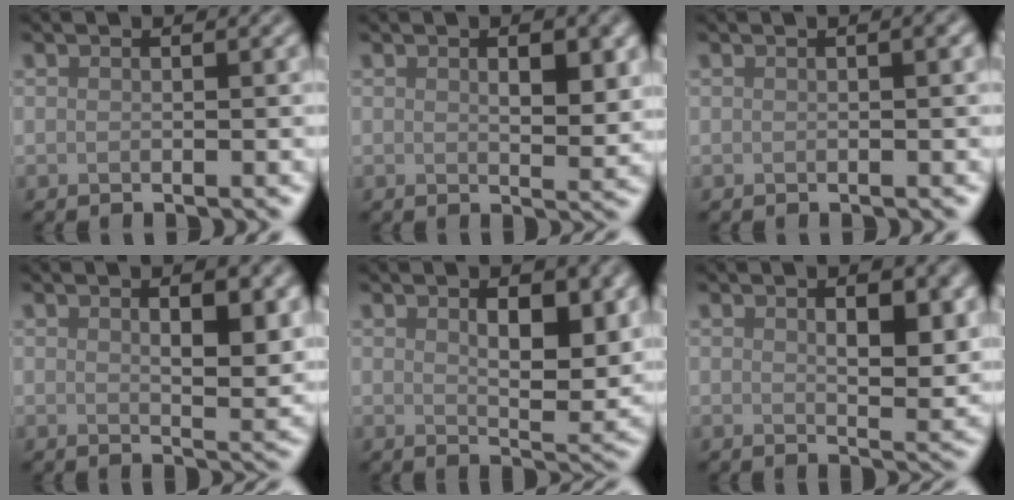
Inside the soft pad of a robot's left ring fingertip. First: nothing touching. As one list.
[{"total": 3.2, "force": [1.0, 1.3, 2.7], "torque": [-0.035, -0.005, 0.019]}, {"total": 1.0, "force": [0.3, 0.2, 1.0], "torque": [-0.012, 0.005, 0.003]}, {"total": 4.1, "force": [1.4, 1.5, 3.6], "torque": [-0.052, -0.007, 0.025]}, {"total": 5.2, "force": [1.6, 2.3, 4.4], "torque": [-0.062, -0.008, 0.030]}, {"total": 4.3, "force": [1.3, 1.8, 3.6], "torque": [-0.052, -0.007, 0.025]}]